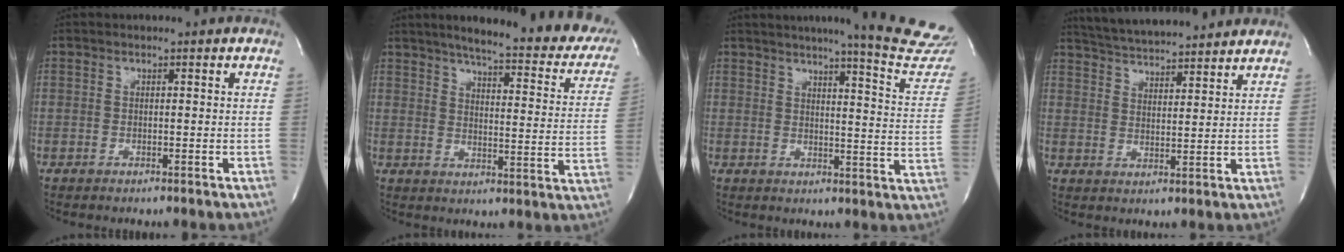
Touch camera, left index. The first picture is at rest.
{"total": 24.4, "force": [19.6, 4.4, 13.7], "torque": [-0.180, -0.035, 0.221]}
{"total": 16.5, "force": [15.3, -0.5, 6.2], "torque": [-0.074, -0.106, 0.161]}
{"total": 14.0, "force": [12.9, 1.7, 5.3], "torque": [-0.094, 0.021, 0.194]}